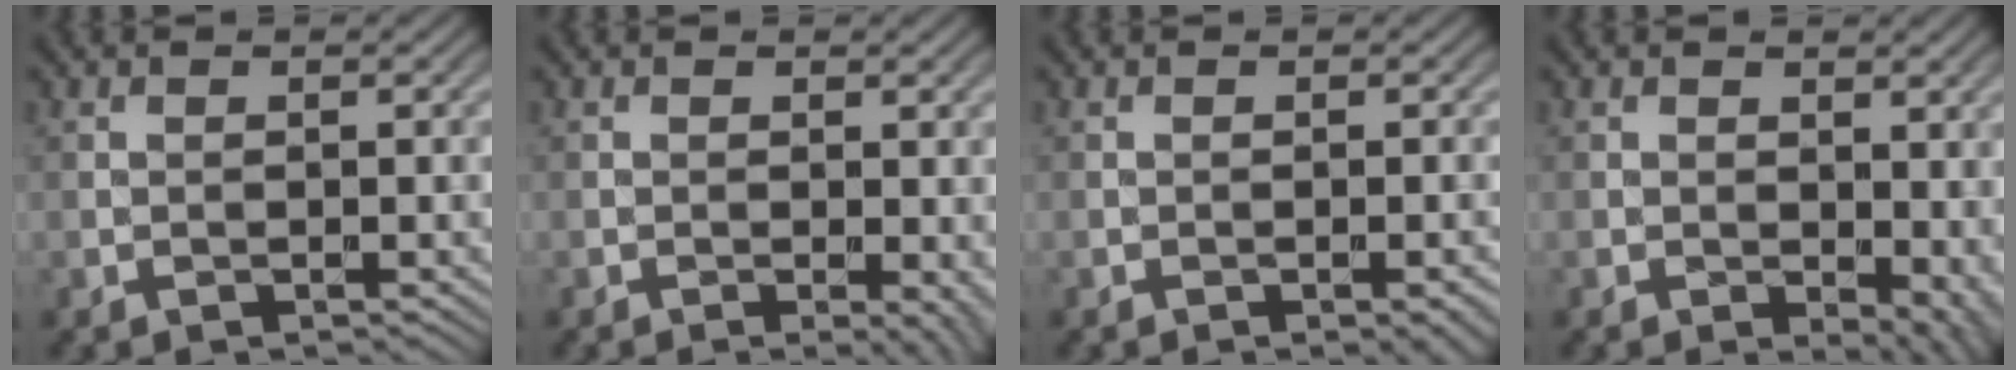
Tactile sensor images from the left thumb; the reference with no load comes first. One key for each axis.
{"total": 2.6, "fx": -0.5, "fy": 0.5, "fz": 2.5, "tx": -0.032, "ty": -0.006, "tz": -0.008}
{"total": 2.0, "fx": -1.1, "fy": 0.3, "fz": 1.6, "tx": -0.020, "ty": 0.002, "tz": -0.013}
{"total": 4.9, "fx": -0.4, "fy": 2.6, "fz": 4.1, "tx": -0.052, "ty": -0.012, "tz": 0.001}